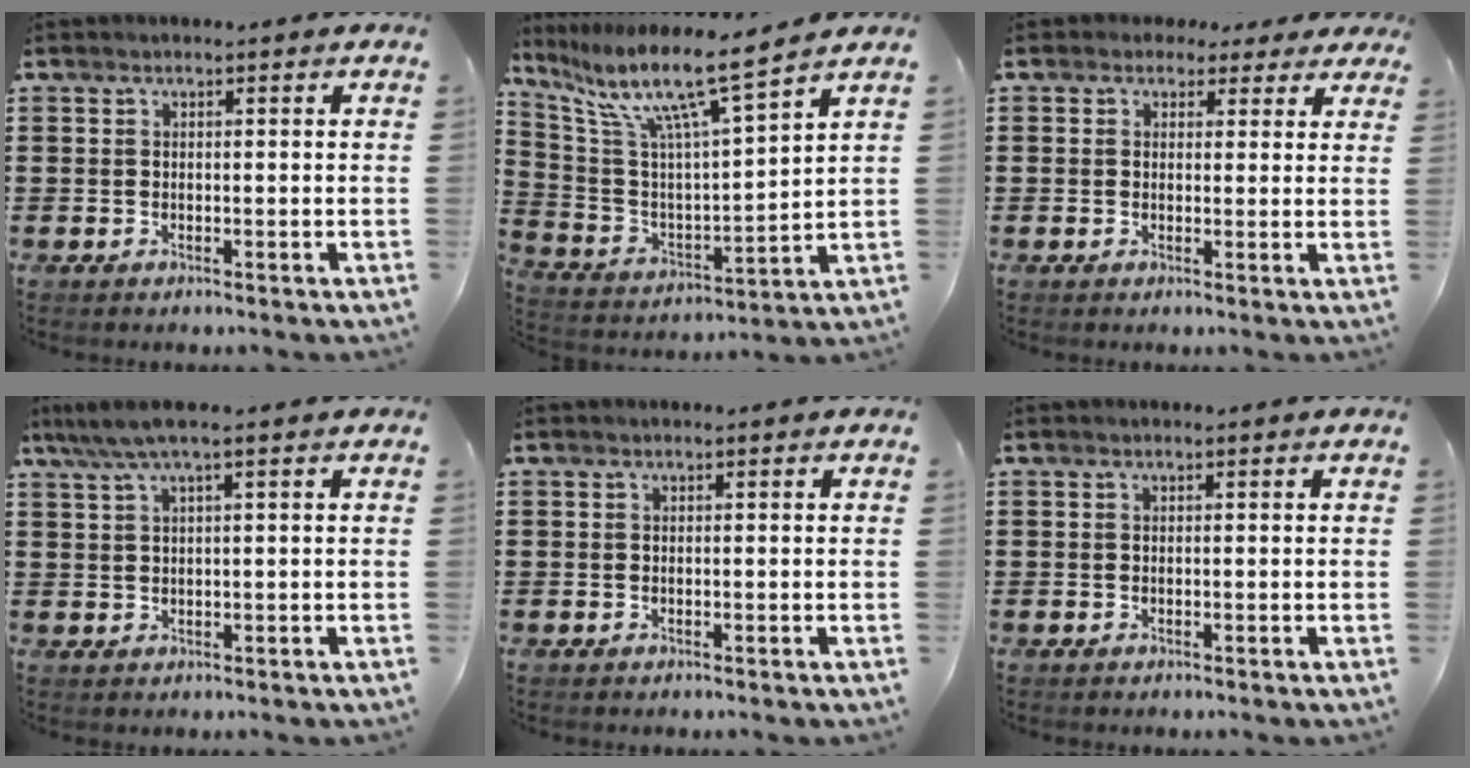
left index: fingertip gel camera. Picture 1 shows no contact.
{"total": 11.4, "force": [8.4, 0.8, 7.7], "torque": [-0.171, -0.055, 0.133]}
{"total": 2.6, "force": [1.6, 1.8, 0.7], "torque": [-0.025, 0.011, 0.029]}
{"total": 3.4, "force": [1.5, 0.2, 3.0], "torque": [-0.067, -0.001, 0.023]}
{"total": 0.0}
{"total": 0.0}